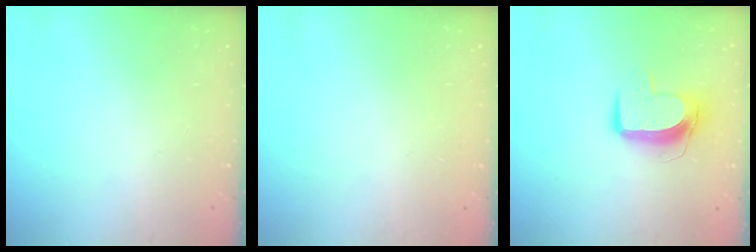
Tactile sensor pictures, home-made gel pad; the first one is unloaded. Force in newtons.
{"total": 0.0}
{"total": 10.2, "press": 10.2, "slide": 0.2}